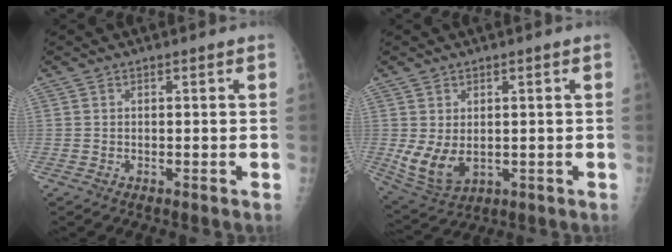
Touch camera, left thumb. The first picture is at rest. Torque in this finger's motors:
{"motor_torque": [0.76, 0.74, 0.63, -0.10, 0.08]}